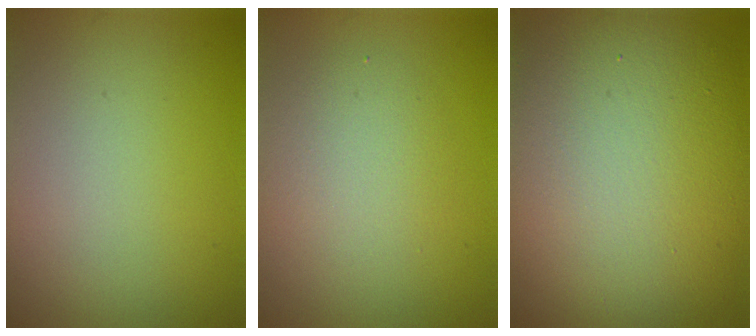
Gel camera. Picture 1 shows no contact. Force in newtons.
{"total": 2.9, "press": 2.8, "slide": 0.3}
{"total": 16.5, "press": 16.5, "slide": 0.9}